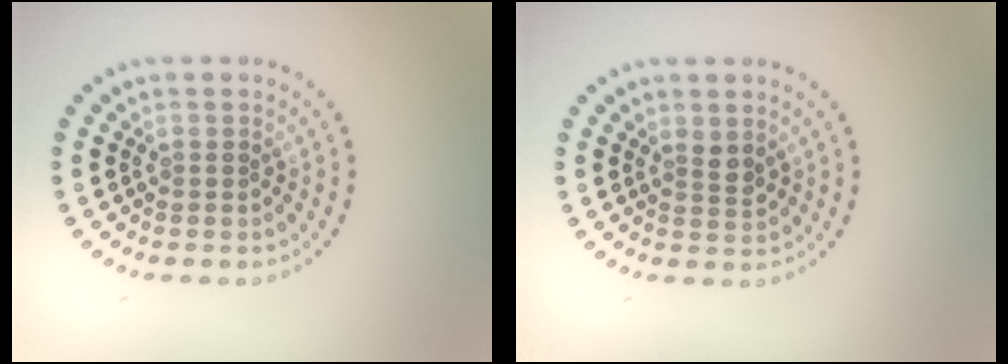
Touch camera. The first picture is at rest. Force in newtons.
{"total": 1.4, "press": 1.1, "slide": 0.8}